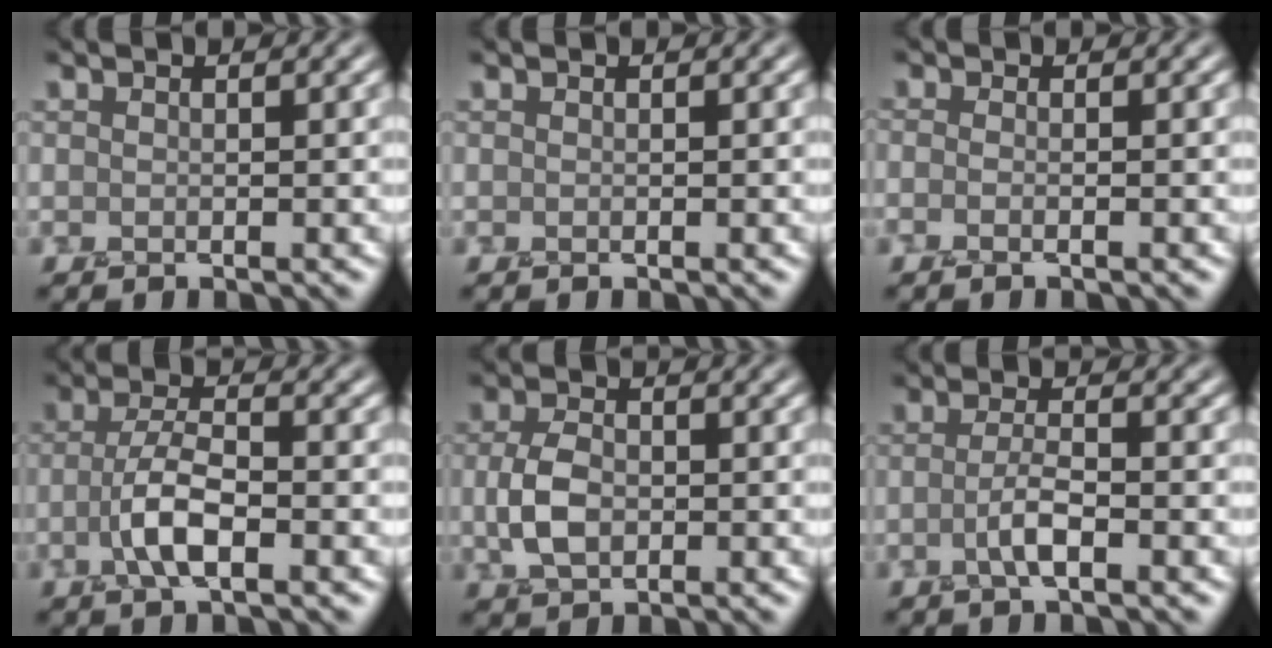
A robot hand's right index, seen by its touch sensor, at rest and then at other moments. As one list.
[{"total": 0.0}, {"total": 1.2, "force": [-0.6, 0.3, 1.0], "torque": [-0.021, -0.008, -0.016]}, {"total": 3.9, "force": [-1.2, 1.2, 3.5], "torque": [-0.073, 0.001, -0.029]}, {"total": 3.4, "force": [-0.3, 2.2, 2.6], "torque": [-0.059, -0.001, -0.006]}, {"total": 2.3, "force": [-0.7, 0.4, 2.1], "torque": [-0.041, 0.001, -0.018]}]